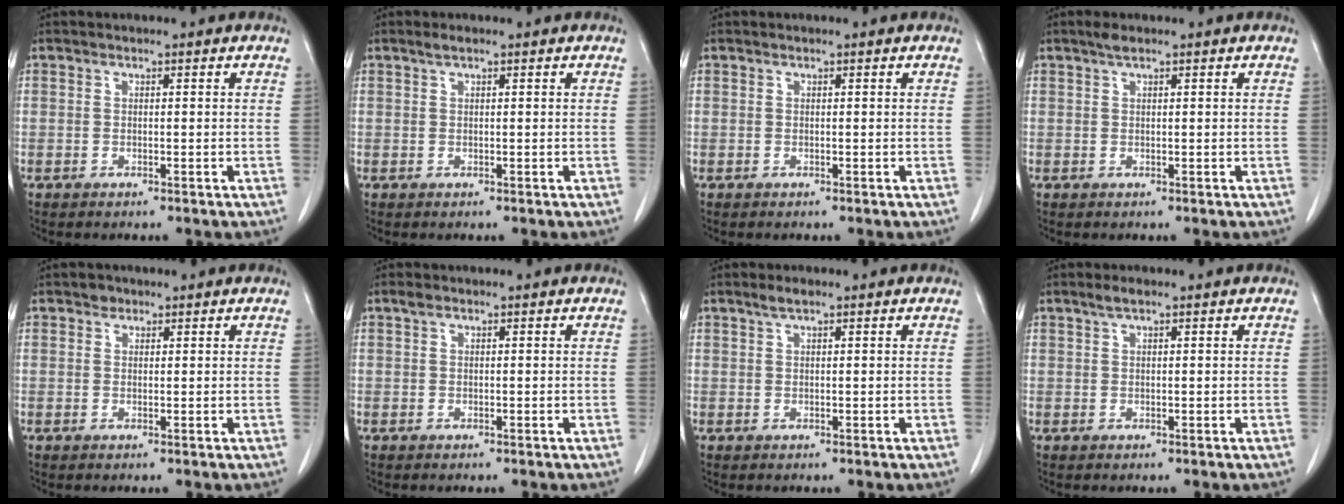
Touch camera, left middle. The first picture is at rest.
{"total": 0.8, "force": [0.6, 0.1, 0.6], "torque": [-0.014, 0.005, 0.013]}
{"total": 0.0}
{"total": 1.2, "force": [0.9, 0.1, 0.8], "torque": [-0.019, 0.006, 0.018]}
{"total": 1.1, "force": [0.7, 0.8, 0.2], "torque": [0.001, -0.001, 0.008]}
{"total": 0.7, "force": [0.4, 0.4, 0.4], "torque": [-0.009, 0.011, 0.008]}
{"total": 1.5, "force": [1.1, 0.3, 1.0], "torque": [-0.025, 0.006, 0.022]}
{"total": 1.4, "force": [1.0, 0.2, 1.0], "torque": [-0.024, 0.007, 0.020]}